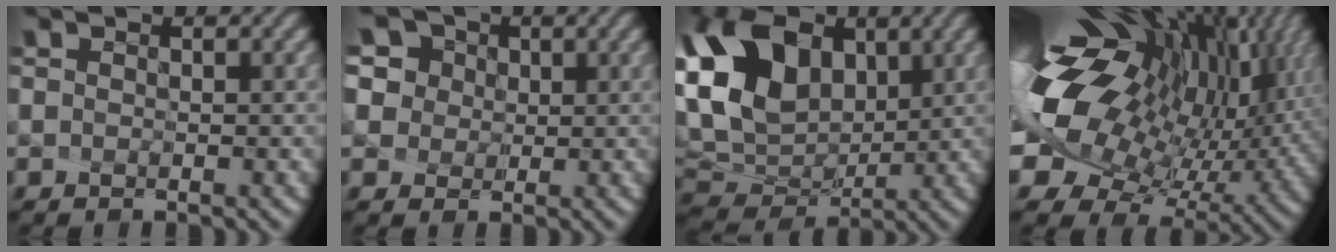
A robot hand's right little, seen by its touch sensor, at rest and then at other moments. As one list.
[{"total": 8.2, "force": [4.0, 6.4, 3.3], "torque": [-0.104, 0.018, 0.084]}, {"total": 10.8, "force": [2.6, 7.5, 7.3], "torque": [-0.188, -0.005, 0.076]}, {"total": 16.6, "force": [3.9, 9.0, 13.4], "torque": [-0.254, -0.030, 0.107]}]